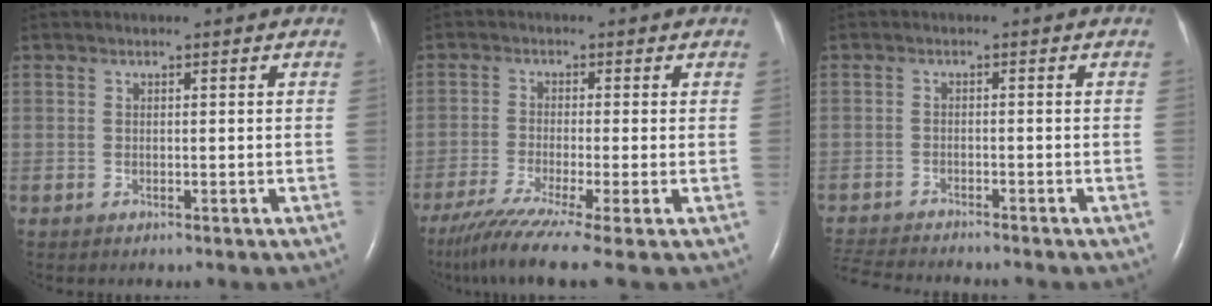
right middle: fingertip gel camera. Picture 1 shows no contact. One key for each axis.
{"total": 10.3, "fx": -7.4, "fy": -1.0, "fz": 7.0, "tx": -0.113, "ty": -0.031, "tz": -0.119}
{"total": 9.0, "fx": -8.4, "fy": 0.7, "fz": 3.1, "tx": -0.055, "ty": -0.014, "tz": -0.133}